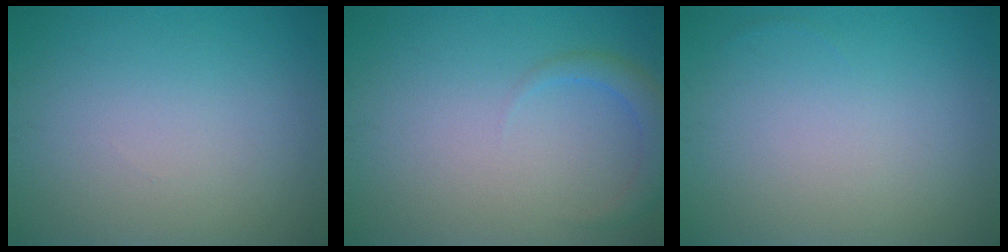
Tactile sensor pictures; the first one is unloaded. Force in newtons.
{"total": 2.1, "press": 2.1, "slide": 0.2}
{"total": 0.0}